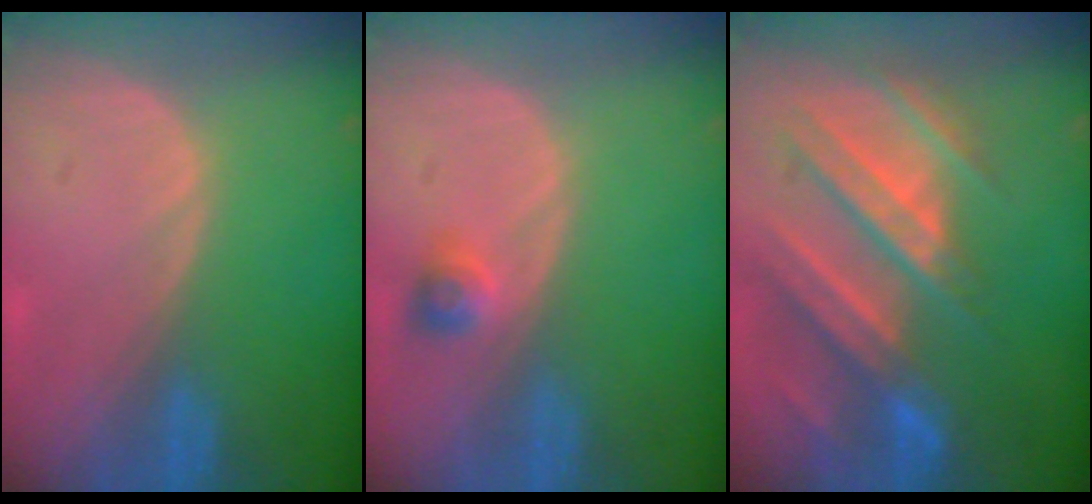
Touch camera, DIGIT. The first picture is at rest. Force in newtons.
{"total": 2.2, "press": 2.1, "slide": 0.8}
{"total": 11.1, "press": 9.8, "slide": 5.1}